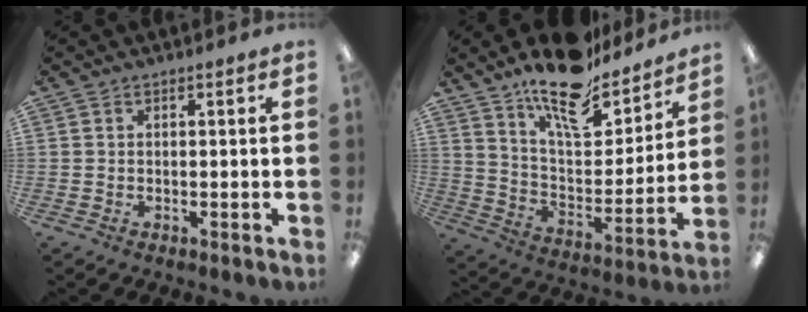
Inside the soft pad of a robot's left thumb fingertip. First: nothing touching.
{"total": 17.7, "force": [14.4, 6.2, 8.3], "torque": [-0.145, -0.103, 0.250]}